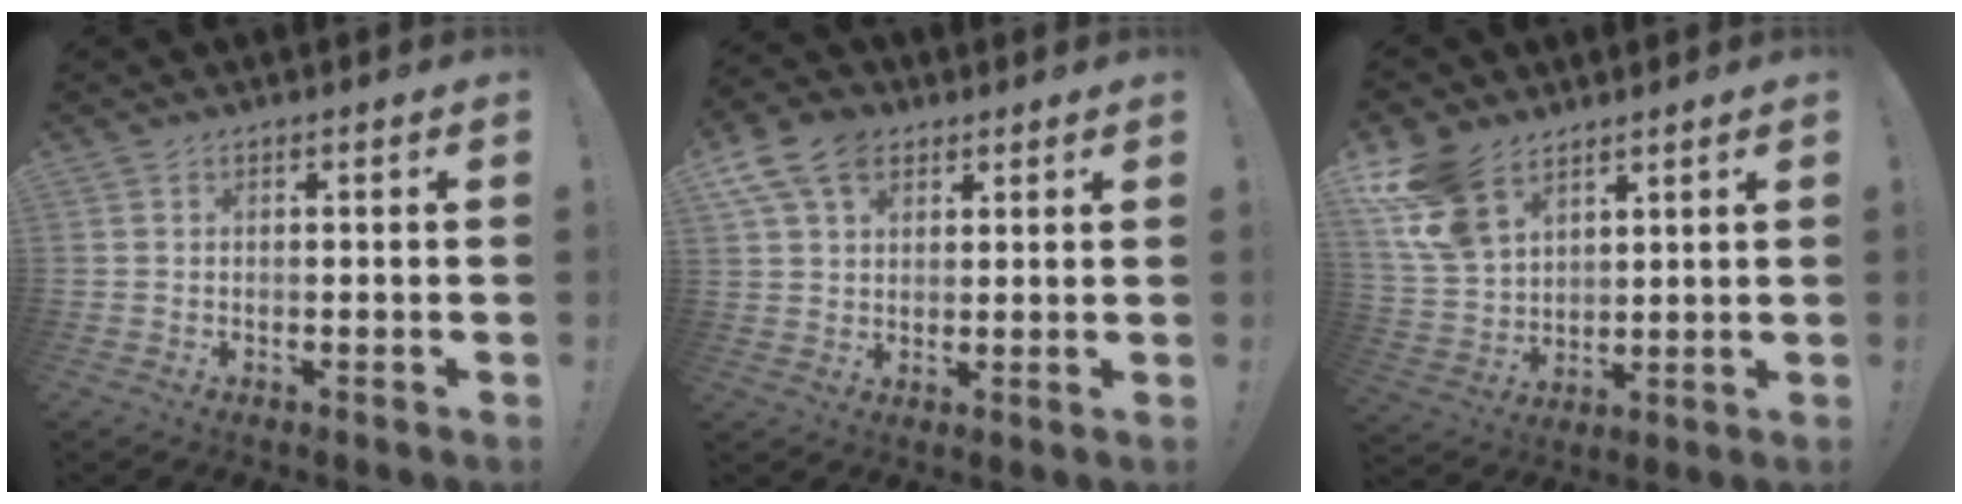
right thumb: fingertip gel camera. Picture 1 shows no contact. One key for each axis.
{"total": 11.7, "fx": 5.8, "fy": 8.0, "fz": 6.3, "tx": -0.113, "ty": -0.016, "tz": 0.112}
{"total": 14.8, "fx": 9.1, "fy": 9.1, "fz": 7.3, "tx": -0.145, "ty": -0.042, "tz": 0.181}